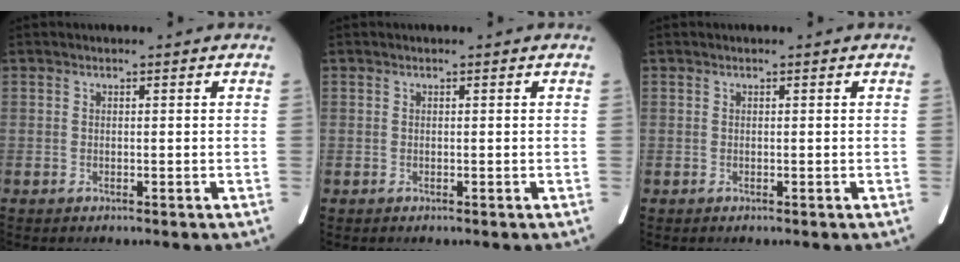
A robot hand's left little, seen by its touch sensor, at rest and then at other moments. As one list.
[{"total": 0.0}, {"total": 0.0}]